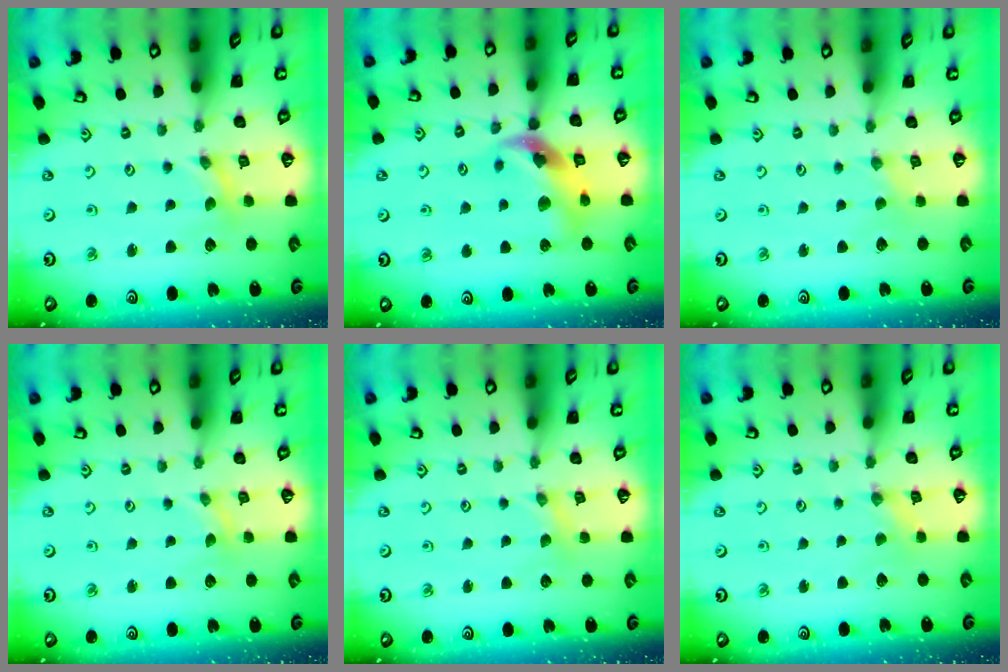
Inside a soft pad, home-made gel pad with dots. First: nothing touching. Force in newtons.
{"total": 13.0, "press": 12.9, "slide": 1.8}
{"total": 0.0}
{"total": 0.0}
{"total": 2.1, "press": 2.1, "slide": 0.4}
{"total": 0.5, "press": 0.5, "slide": 0.1}